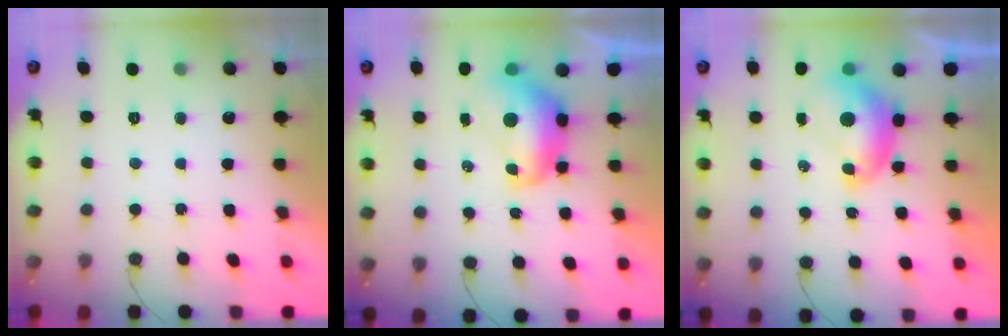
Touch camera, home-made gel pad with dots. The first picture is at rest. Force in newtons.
{"total": 9.6, "press": 9.5, "slide": 0.9}
{"total": 8.0, "press": 7.9, "slide": 1.0}